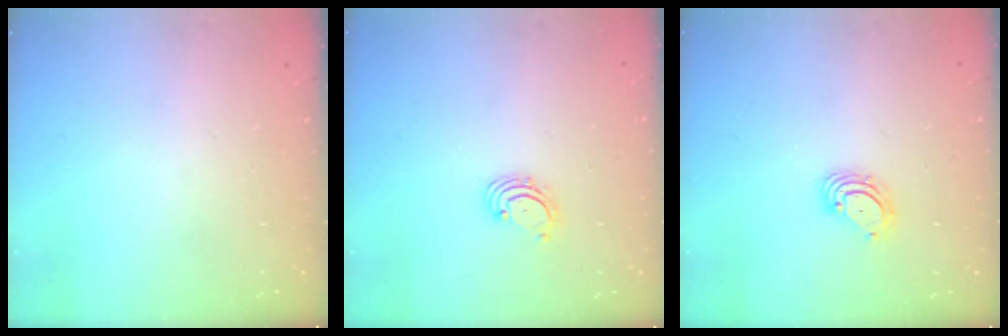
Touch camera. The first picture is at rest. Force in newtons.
{"total": 1.9, "press": 1.8, "slide": 0.2}
{"total": 3.4, "press": 3.4, "slide": 0.1}